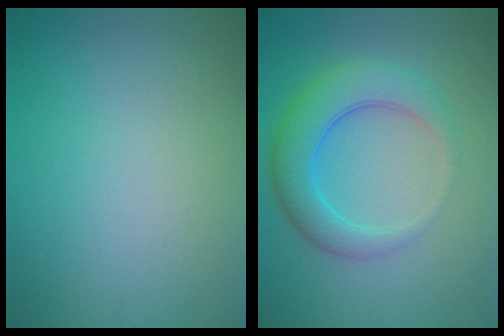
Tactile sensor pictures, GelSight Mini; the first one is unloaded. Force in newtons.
{"total": 5.2, "press": 5.2, "slide": 0.3}